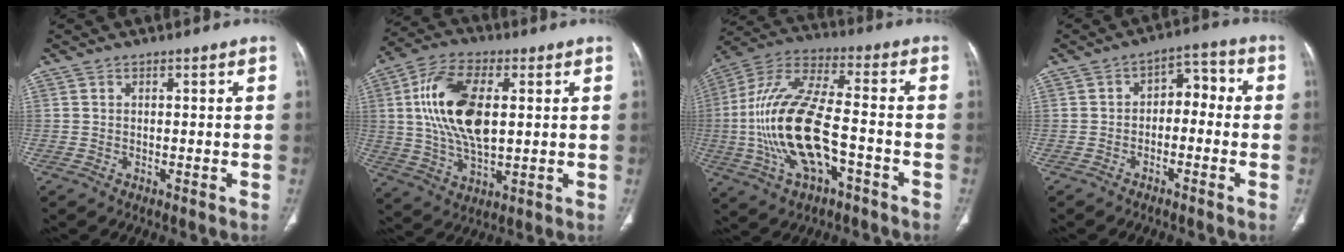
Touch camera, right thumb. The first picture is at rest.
{"total": 16.7, "force": [2.7, 8.6, 14.1], "torque": [-0.273, 0.002, 0.052]}
{"total": 20.2, "force": [-4.3, 8.7, 17.7], "torque": [-0.373, 0.036, -0.073]}
{"total": 6.0, "force": [-1.2, 4.1, 4.3], "torque": [-0.037, 0.042, -0.029]}